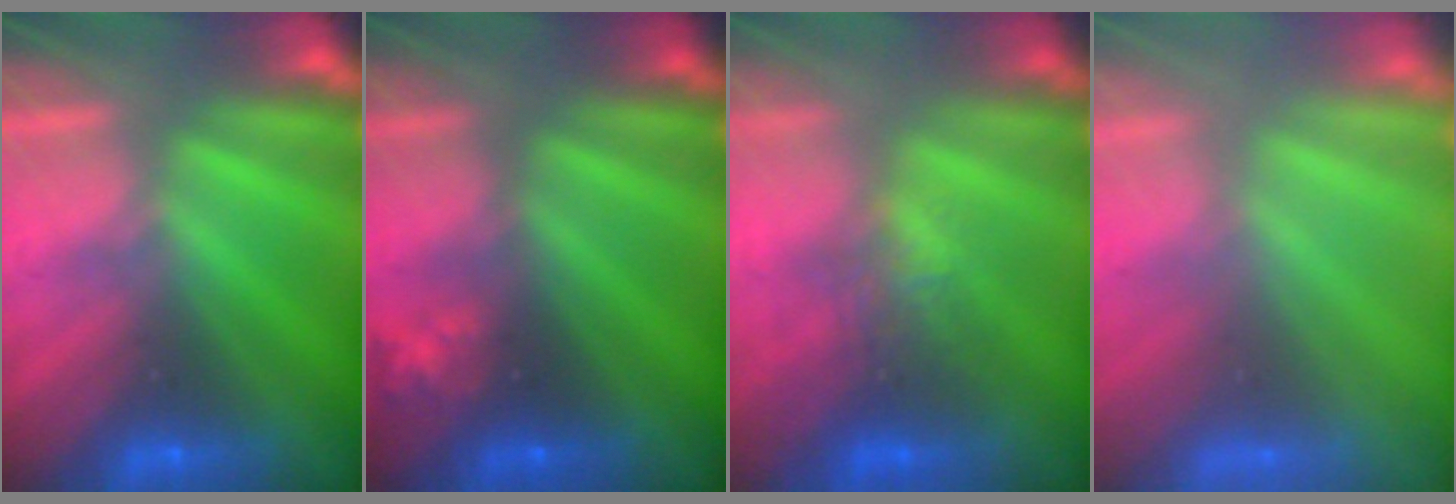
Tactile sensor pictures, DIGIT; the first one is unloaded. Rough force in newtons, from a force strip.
{"total": 2.3}
{"total": 2.6}
{"total": 8.6}